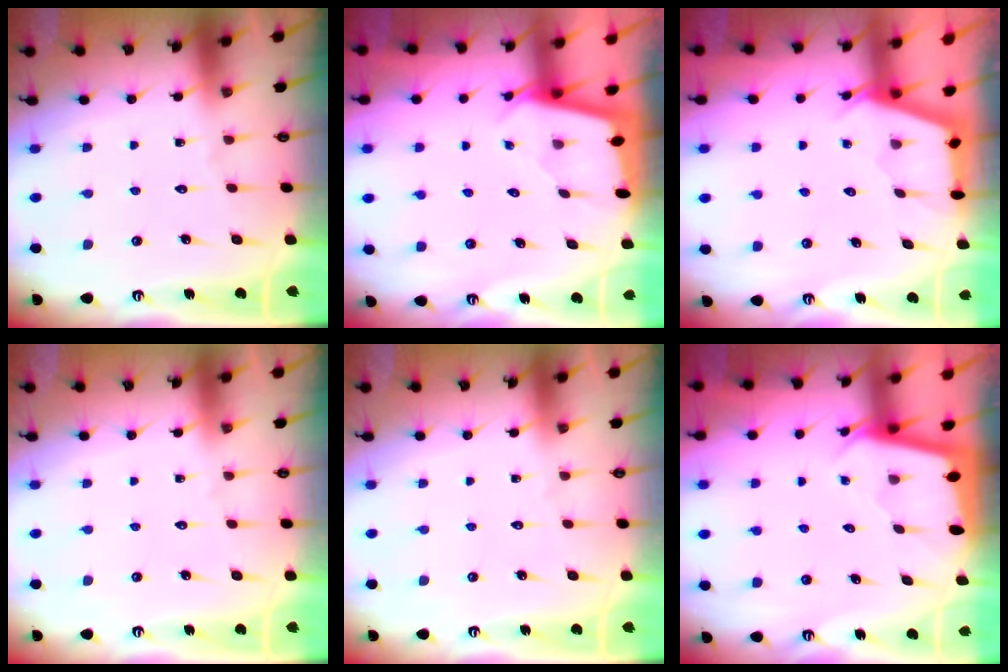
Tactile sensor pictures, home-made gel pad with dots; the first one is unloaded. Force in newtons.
{"total": 1.7, "press": 1.7, "slide": 0.1}
{"total": 2.9, "press": 2.9, "slide": 0.3}
{"total": 0.0}
{"total": 0.0}
{"total": 1.8, "press": 1.7, "slide": 0.1}